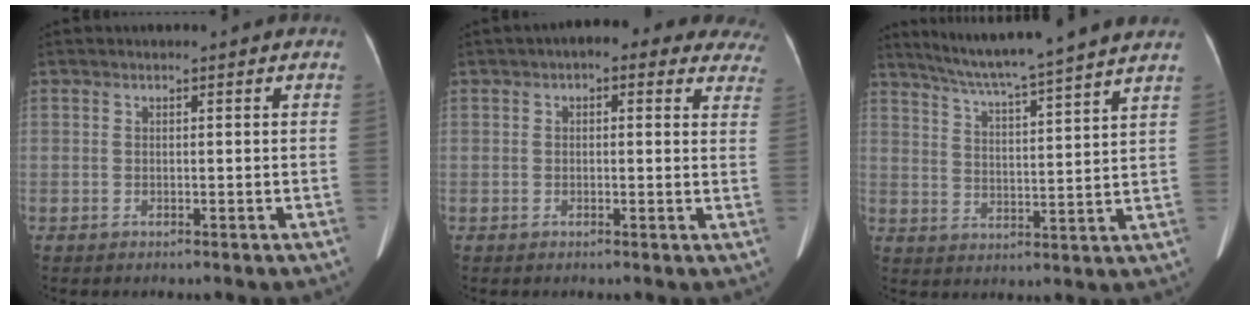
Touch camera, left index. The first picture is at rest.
{"total": 12.4, "force": [9.6, 4.7, 6.3], "torque": [-0.040, 0.024, 0.087]}
{"total": 16.4, "force": [14.2, -1.6, 7.9], "torque": [-0.136, -0.002, 0.199]}